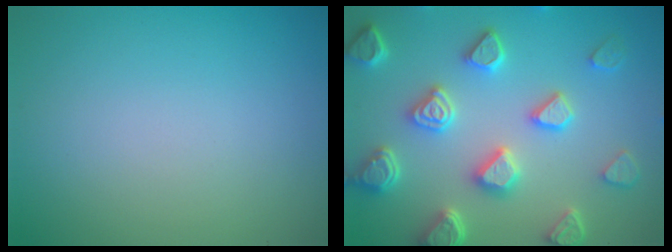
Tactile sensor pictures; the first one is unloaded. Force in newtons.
{"total": 6.1, "press": 5.3, "slide": 3.0}